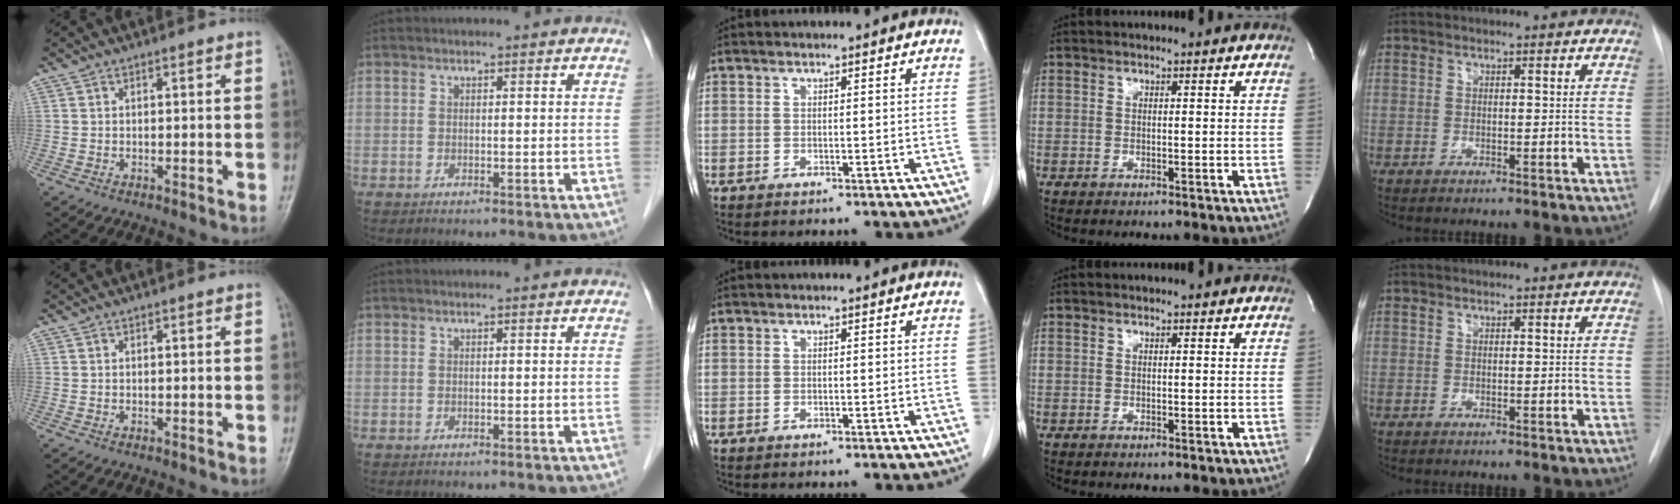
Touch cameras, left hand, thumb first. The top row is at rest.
{}